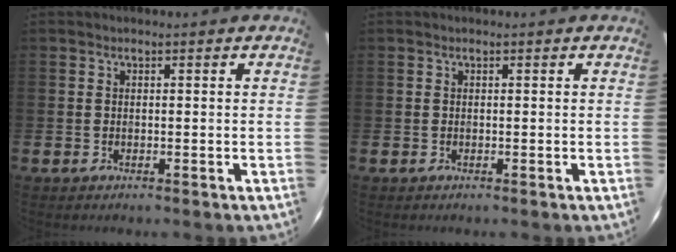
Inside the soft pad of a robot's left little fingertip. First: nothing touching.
{"total": 0.0}